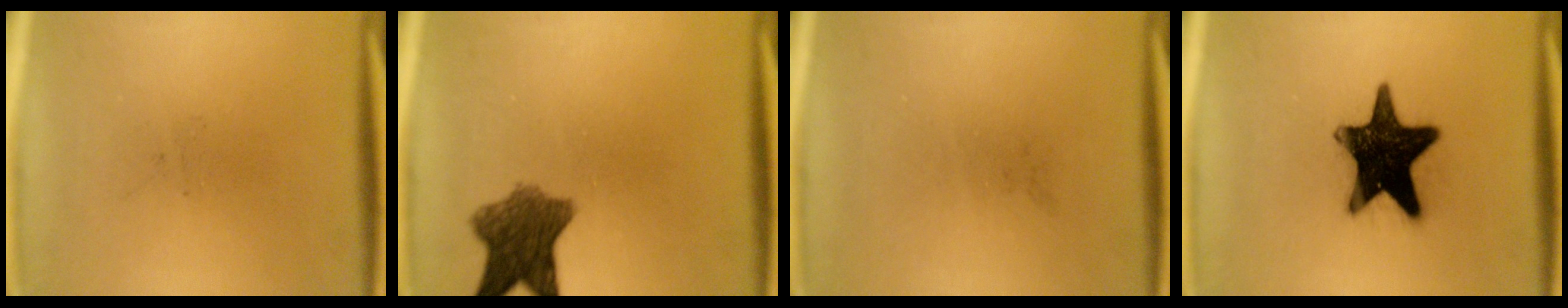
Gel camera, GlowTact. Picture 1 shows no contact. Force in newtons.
{"total": 7.9}
{"total": 0.0}
{"total": 17.9}